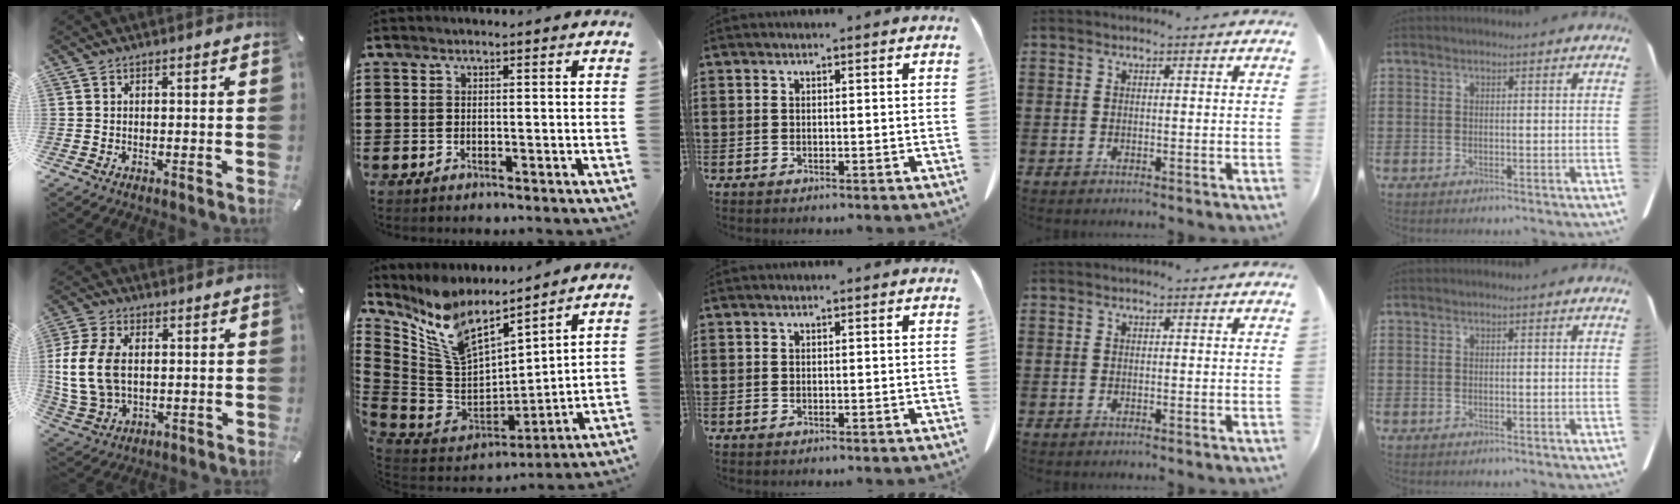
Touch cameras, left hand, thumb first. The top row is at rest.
{"thumb": {"total": 12.1, "force": [0.9, 8.4, 8.6], "torque": [-0.209, 0.007, 0.017]}, "index": {"total": 10.4, "force": [7.9, 3.5, 5.9], "torque": [-0.162, -0.062, 0.135]}}